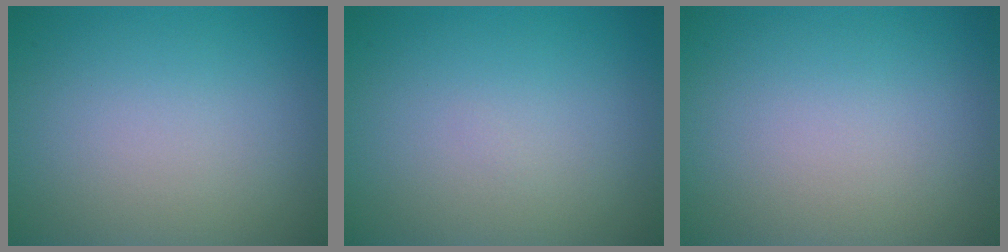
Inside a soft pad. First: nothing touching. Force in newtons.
{"total": 0.0}
{"total": 0.0}